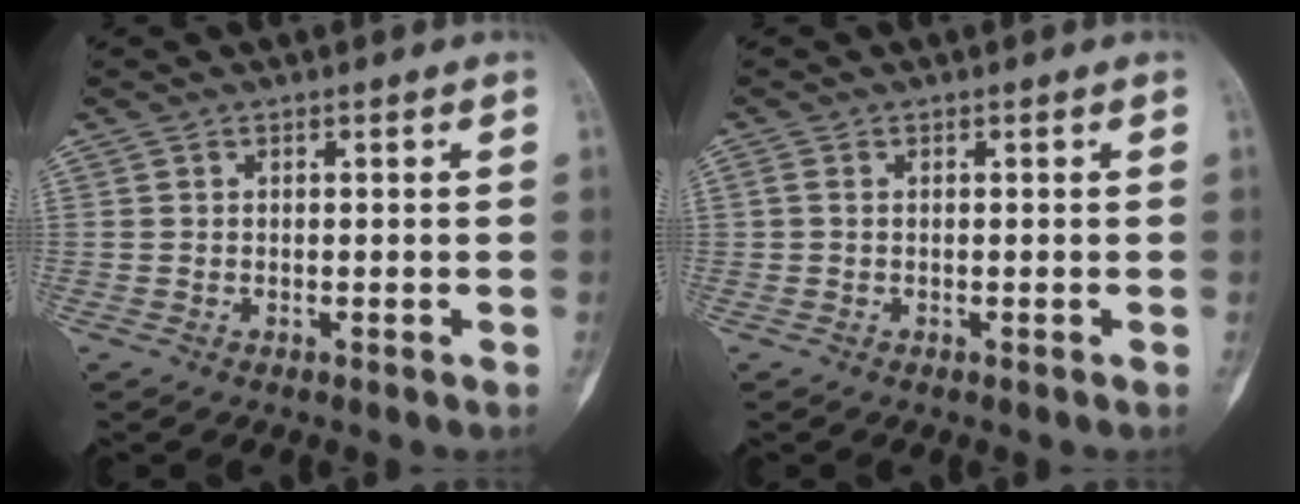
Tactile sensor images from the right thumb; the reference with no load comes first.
{"total": 0.9, "force": [-0.1, 0.5, 0.7], "torque": [-0.015, 0.000, -0.003]}